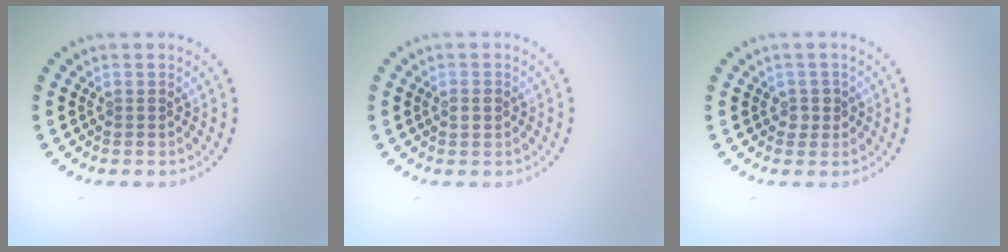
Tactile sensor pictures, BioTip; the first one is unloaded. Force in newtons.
{"total": 1.5, "press": 1.5, "slide": 0.1}
{"total": 1.3, "press": 1.1, "slide": 0.7}